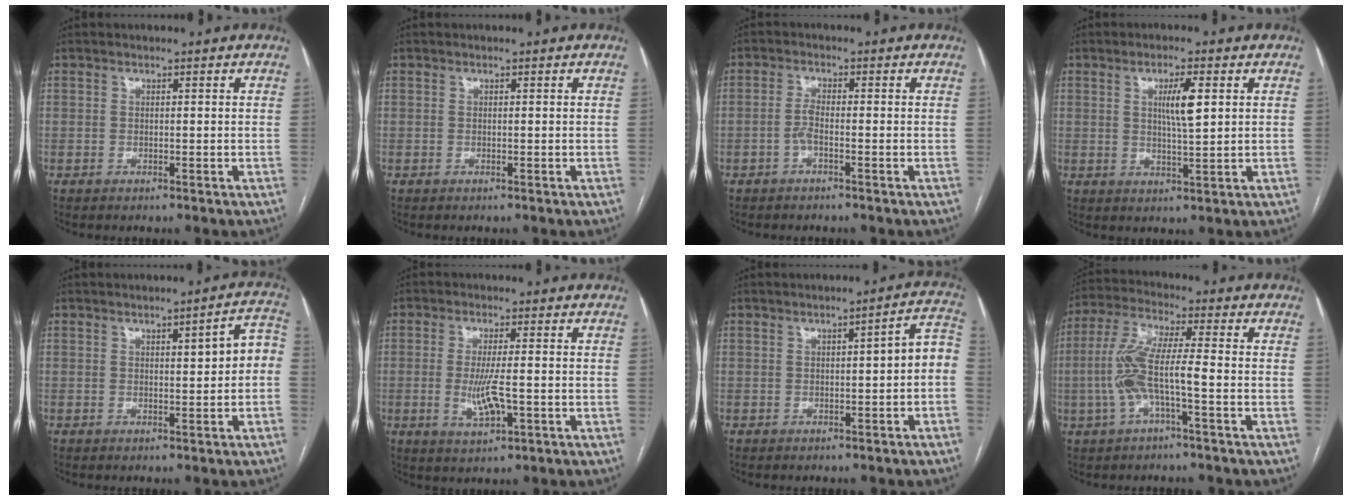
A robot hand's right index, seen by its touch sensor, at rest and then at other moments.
{"total": 0.0}
{"total": 2.1, "force": [-0.9, 0.4, 1.8], "torque": [-0.038, 0.001, -0.020]}
{"total": 5.3, "force": [1.5, 0.6, 5.0], "torque": [-0.088, 0.000, 0.026]}
{"total": 5.1, "force": [0.3, 1.1, 5.0], "torque": [-0.060, 0.022, 0.003]}
{"total": 5.5, "force": [-1.0, 1.1, 5.3], "torque": [-0.112, -0.012, -0.015]}
{"total": 5.5, "force": [-0.4, 0.8, 5.4], "torque": [-0.062, 0.026, -0.007]}
{"total": 9.0, "force": [-1.9, 1.1, 8.7], "torque": [-0.195, 0.019, -0.042]}